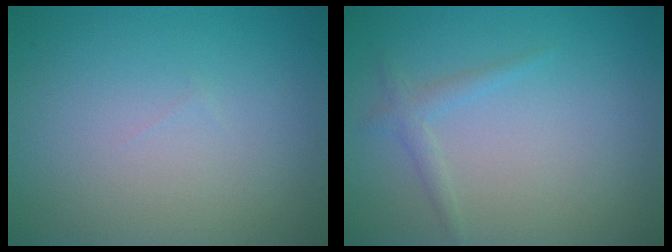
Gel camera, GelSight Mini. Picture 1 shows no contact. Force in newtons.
{"total": 1.2, "press": 1.2, "slide": 0.0}